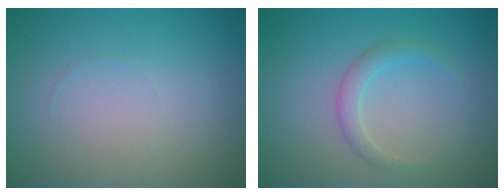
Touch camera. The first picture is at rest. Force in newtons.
{"total": 1.7, "press": 1.7, "slide": 0.2}